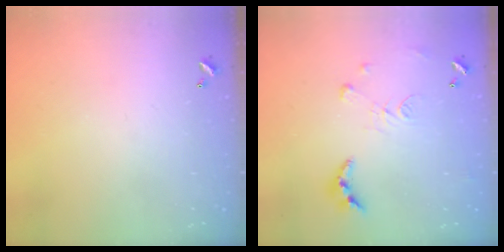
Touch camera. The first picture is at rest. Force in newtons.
{"total": 9.6, "press": 9.5, "slide": 0.9}